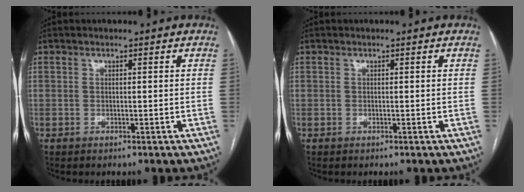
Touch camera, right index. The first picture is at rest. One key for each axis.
{"total": 0.0}